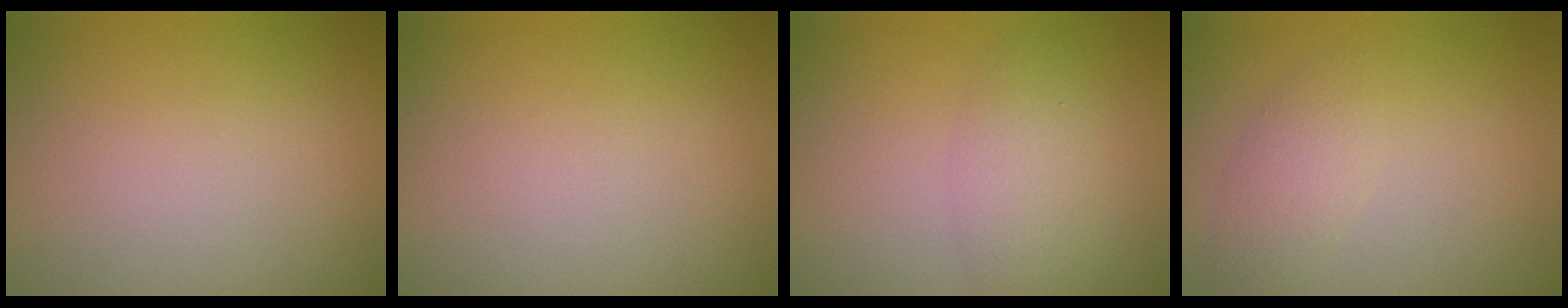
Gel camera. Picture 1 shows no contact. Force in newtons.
{"total": 0.0}
{"total": 2.8, "press": 2.8, "slide": 0.2}
{"total": 1.8, "press": 1.8, "slide": 0.0}